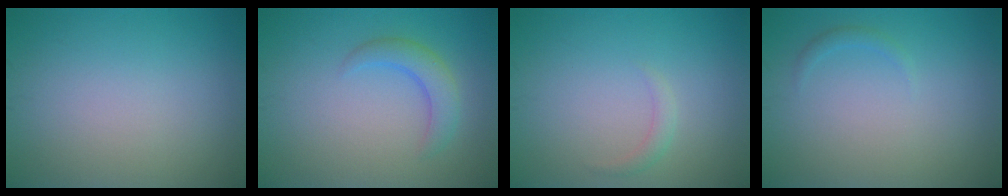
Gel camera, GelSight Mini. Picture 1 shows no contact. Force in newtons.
{"total": 2.7, "press": 2.7, "slide": 0.1}
{"total": 1.0, "press": 1.0, "slide": 0.0}
{"total": 0.8, "press": 0.8, "slide": 0.1}